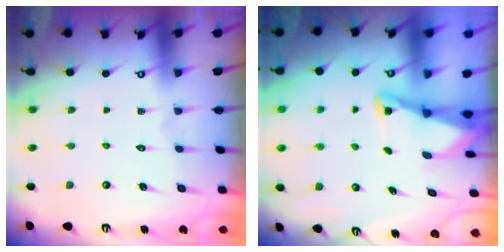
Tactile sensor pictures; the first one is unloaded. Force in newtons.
{"total": 2.3, "press": 2.2, "slide": 0.2}